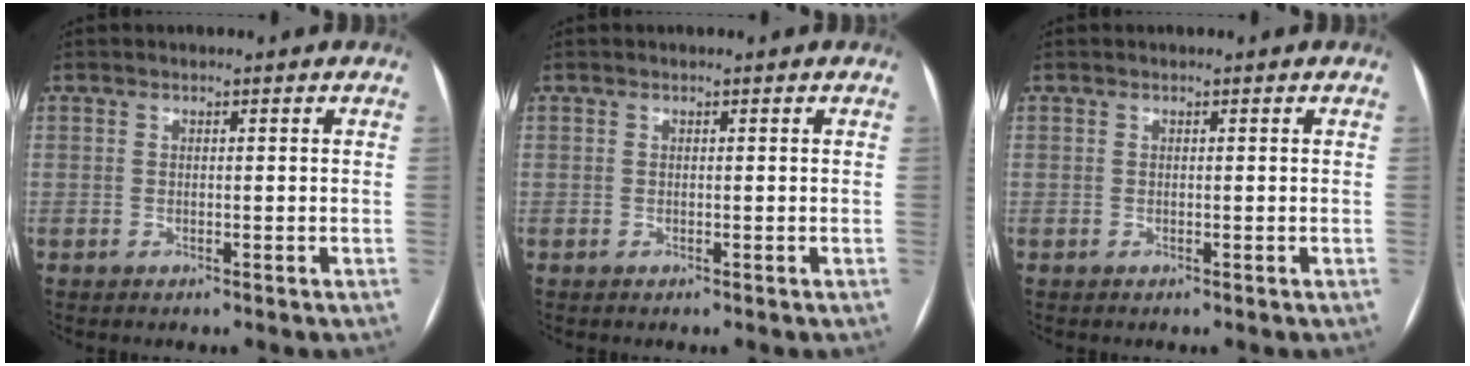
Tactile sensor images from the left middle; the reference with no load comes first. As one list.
[{"total": 0.0}, {"total": 0.0}]